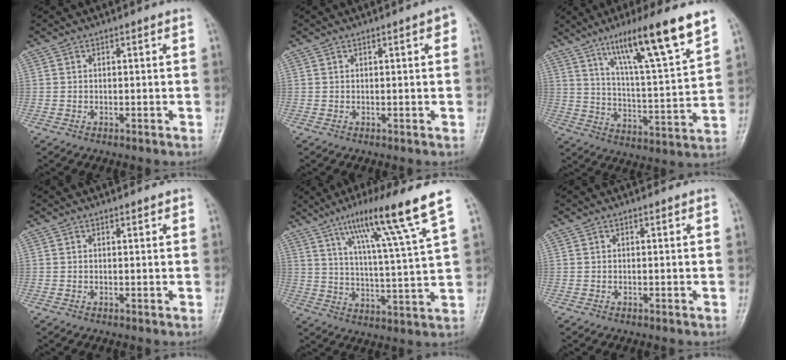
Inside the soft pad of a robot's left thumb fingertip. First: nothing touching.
{"total": 1.8, "force": [0.6, 0.4, 1.7], "torque": [-0.020, 0.003, 0.005]}
{"total": 17.4, "force": [11.3, 1.7, 13.1], "torque": [-0.200, -0.053, 0.188]}
{"total": 0.6, "force": [0.5, 0.3, 0.1], "torque": [-0.002, -0.003, 0.005]}
{"total": 15.6, "force": [9.6, 0.4, 12.3], "torque": [-0.196, -0.044, 0.155]}
{"total": 0.0}